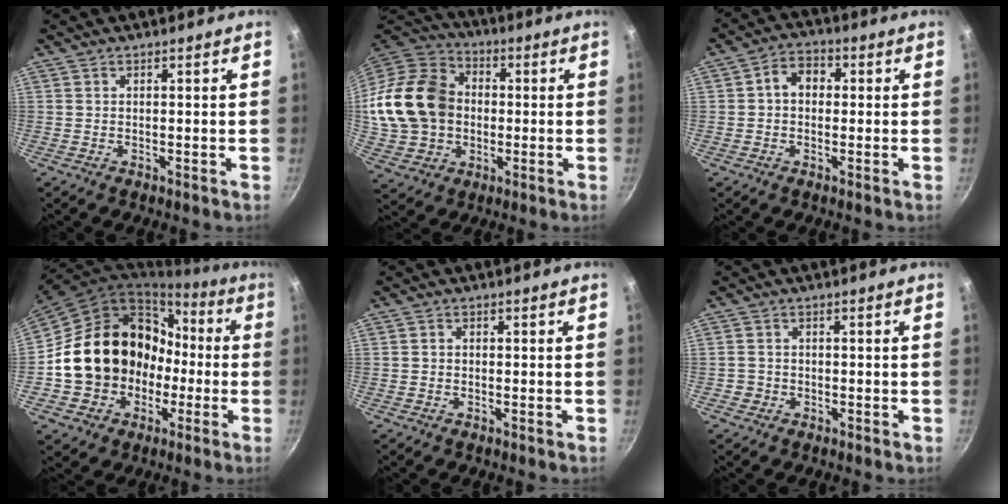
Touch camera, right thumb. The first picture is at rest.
{"total": 20.1, "force": [0.5, 16.0, 12.1], "torque": [-0.221, 0.031, 0.014]}
{"total": 5.5, "force": [0.4, 4.3, 3.5], "torque": [-0.033, 0.014, -0.004]}
{"total": 19.5, "force": [-1.7, 16.8, 9.9], "torque": [-0.138, 0.061, -0.006]}
{"total": 0.8, "force": [-0.2, 0.7, 0.3], "torque": [-0.006, 0.003, -0.005]}
{"total": 2.0, "force": [-0.8, 1.7, 0.4], "torque": [0.000, 0.010, -0.012]}